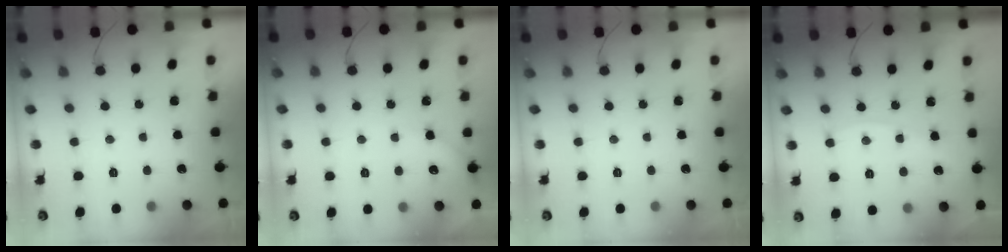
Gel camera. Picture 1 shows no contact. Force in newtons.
{"total": 2.4, "press": 2.4, "slide": 0.4}
{"total": 0.0}
{"total": 2.5, "press": 2.5, "slide": 0.3}